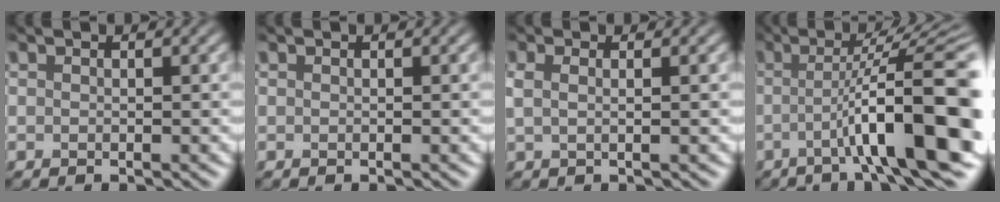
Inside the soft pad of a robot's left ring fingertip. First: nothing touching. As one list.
[{"total": 0.0}, {"total": 2.2, "force": [0.7, 0.9, 1.9], "torque": [-0.026, 0.003, -0.004]}, {"total": 11.5, "force": [-2.0, 2.0, 11.2], "torque": [-0.146, 0.011, -0.033]}]